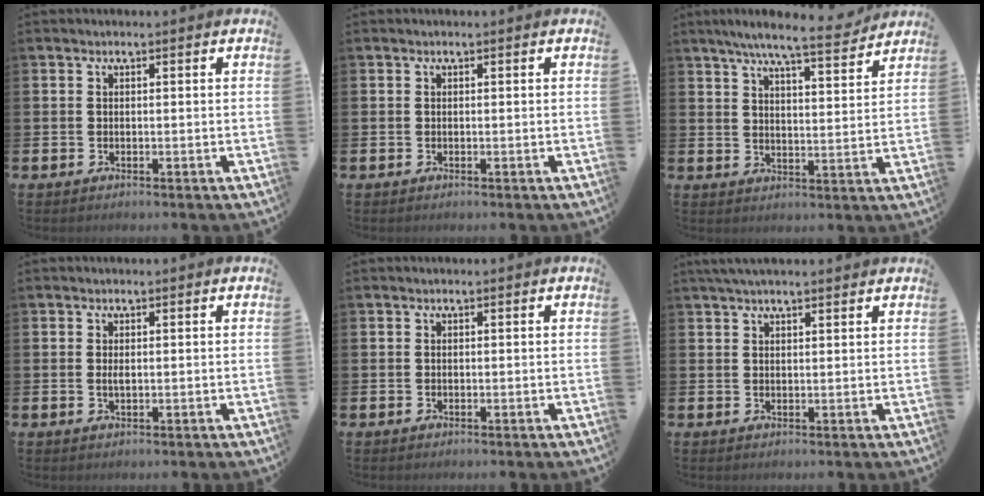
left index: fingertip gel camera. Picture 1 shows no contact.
{"total": 0.0}
{"total": 7.8, "force": [7.1, 0.5, 3.2], "torque": [-0.073, -0.038, 0.123]}
{"total": 0.9, "force": [0.2, 0.3, 0.8], "torque": [-0.009, 0.000, 0.000]}
{"total": 0.0}
{"total": 2.5, "force": [2.2, 0.4, 1.2], "torque": [-0.029, 0.003, 0.040]}